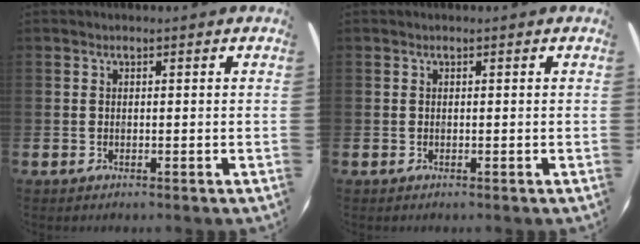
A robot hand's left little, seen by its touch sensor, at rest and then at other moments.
{"total": 0.0}